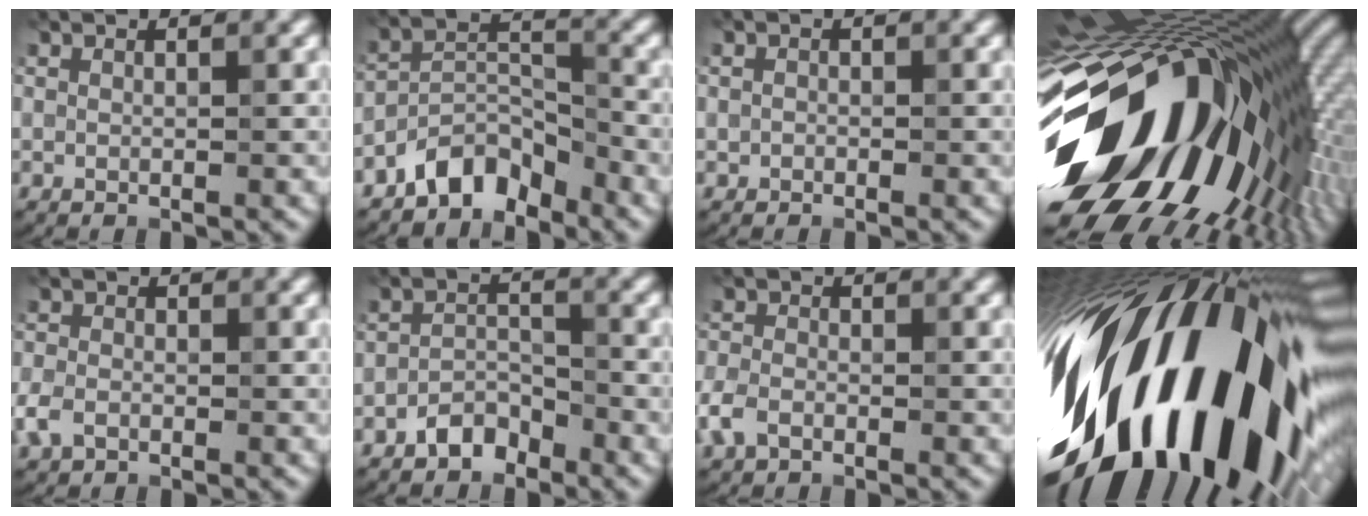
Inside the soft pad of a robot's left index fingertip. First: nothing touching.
{"total": 6.1, "force": [-6.0, 0.6, -0.2], "torque": [-0.015, -0.003, -0.079]}
{"total": 1.9, "force": [-1.3, -0.7, -1.1], "torque": [0.000, -0.018, 0.007]}
{"total": 19.2, "force": [-6.7, 10.7, 14.4], "torque": [-0.246, -0.042, -0.077]}
{"total": 2.8, "force": [-2.8, -0.1, -0.1], "torque": [-0.032, -0.014, -0.017]}
{"total": 4.4, "force": [-4.3, -0.2, -1.0], "torque": [-0.007, -0.003, -0.040]}
{"total": 3.1, "force": [-3.1, 0.0, -0.1], "torque": [-0.037, -0.012, -0.026]}
{"total": 20.2, "force": [-6.1, 10.3, 16.2], "torque": [-0.312, -0.056, -0.080]}